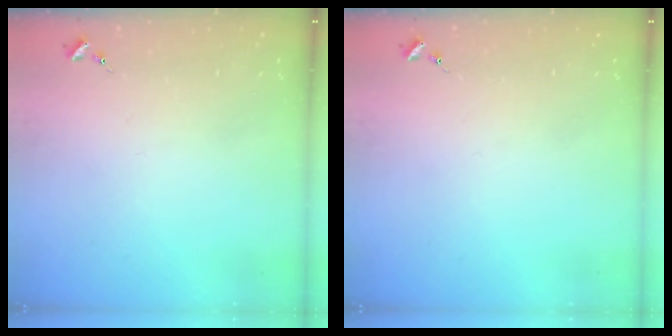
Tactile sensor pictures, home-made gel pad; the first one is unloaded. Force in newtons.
{"total": 0.0}